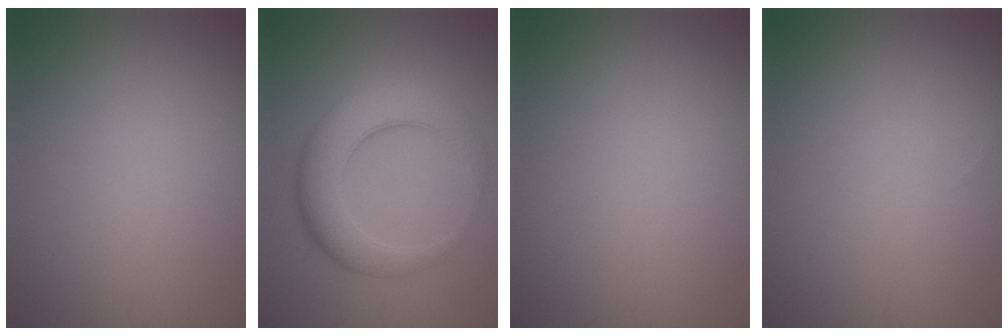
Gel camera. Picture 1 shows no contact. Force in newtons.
{"total": 6.3, "press": 6.3, "slide": 0.1}
{"total": 0.0}
{"total": 0.0}